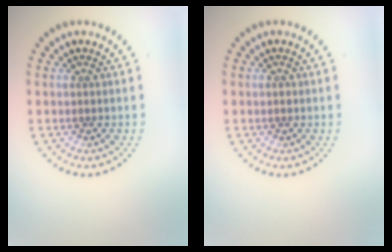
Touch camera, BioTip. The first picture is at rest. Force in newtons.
{"total": 0.6, "press": 0.6, "slide": 0.1}